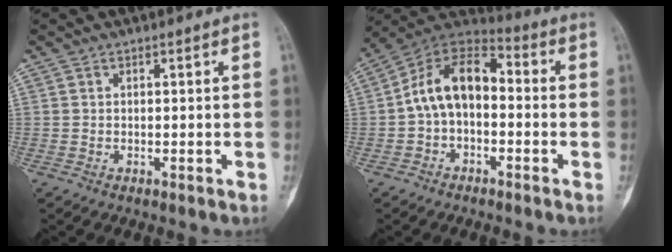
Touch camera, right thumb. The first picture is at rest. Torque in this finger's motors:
{"motor_torque": [0.67, 0.83, 1.51, -0.35, 0.29]}